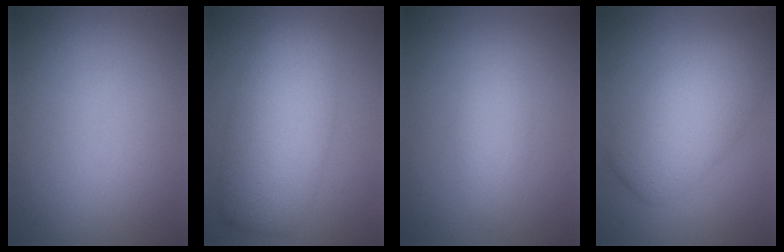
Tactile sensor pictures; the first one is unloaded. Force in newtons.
{"total": 7.5, "press": 7.5, "slide": 0.2}
{"total": 2.4, "press": 2.4, "slide": 0.0}
{"total": 6.2, "press": 6.2, "slide": 0.3}